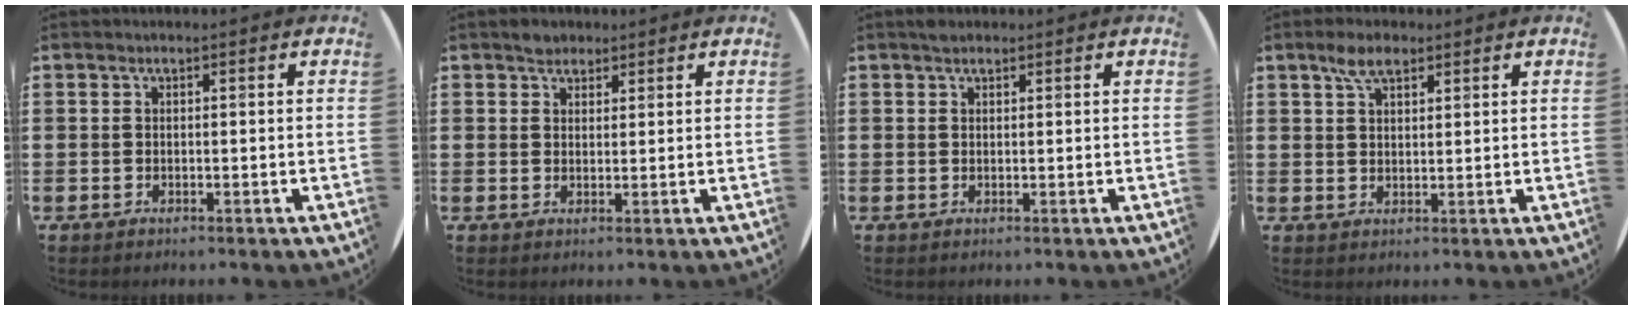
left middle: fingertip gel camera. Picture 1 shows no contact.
{"total": 2.0, "force": [1.8, 0.9, 0.1], "torque": [0.005, 0.001, 0.034]}
{"total": 0.9, "force": [0.8, 0.4, 0.2], "torque": [-0.005, 0.003, 0.016]}
{"total": 4.0, "force": [2.8, 1.7, 2.3], "torque": [-0.042, 0.005, 0.049]}